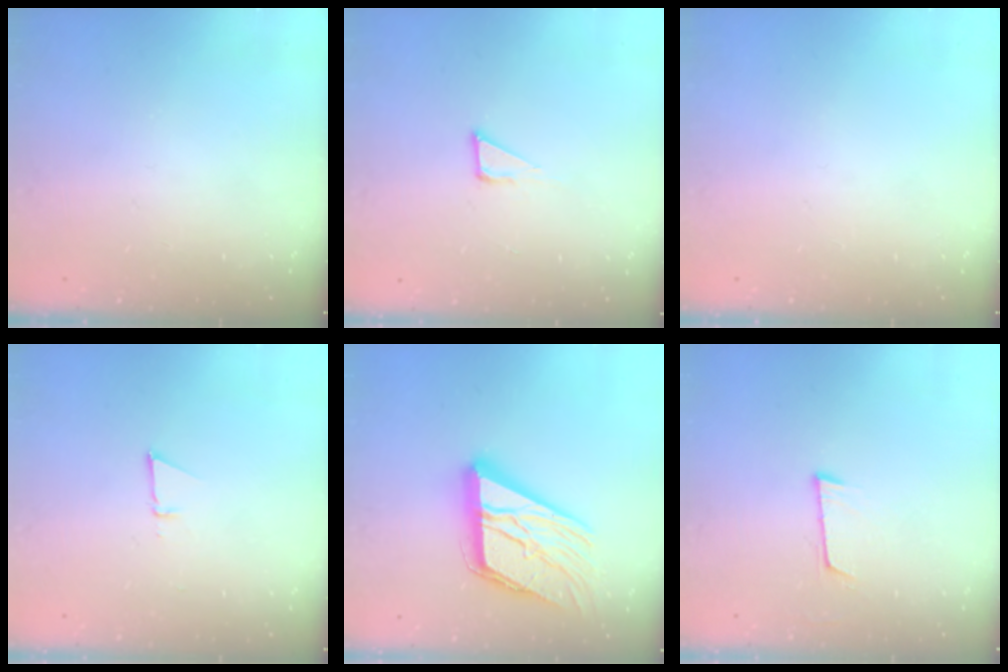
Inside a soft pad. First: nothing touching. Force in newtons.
{"total": 5.8, "press": 5.8, "slide": 0.2}
{"total": 0.0}
{"total": 3.0, "press": 2.9, "slide": 0.8}
{"total": 19.6, "press": 19.5, "slide": 1.9}
{"total": 5.8, "press": 5.5, "slide": 1.9}